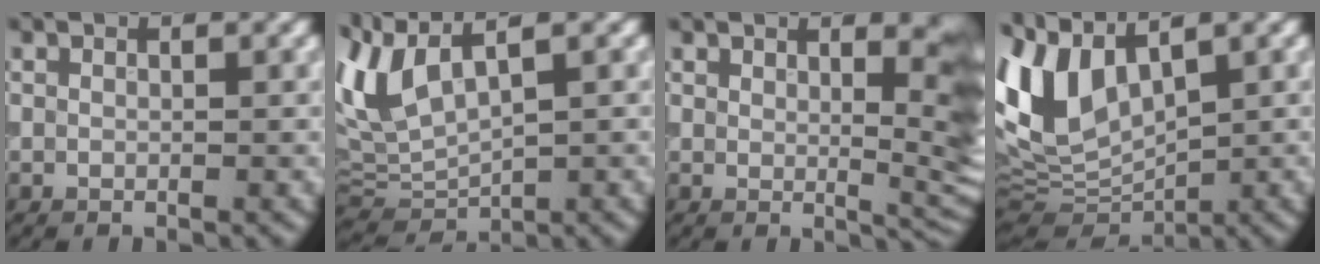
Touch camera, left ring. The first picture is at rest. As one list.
[{"total": 6.1, "force": [2.8, 2.6, 4.7], "torque": [-0.119, 0.012, 0.057]}, {"total": 6.6, "force": [2.7, 2.2, 5.6], "torque": [-0.061, -0.005, 0.047]}, {"total": 8.0, "force": [3.4, 4.2, 6.0], "torque": [-0.138, 0.001, 0.064]}]